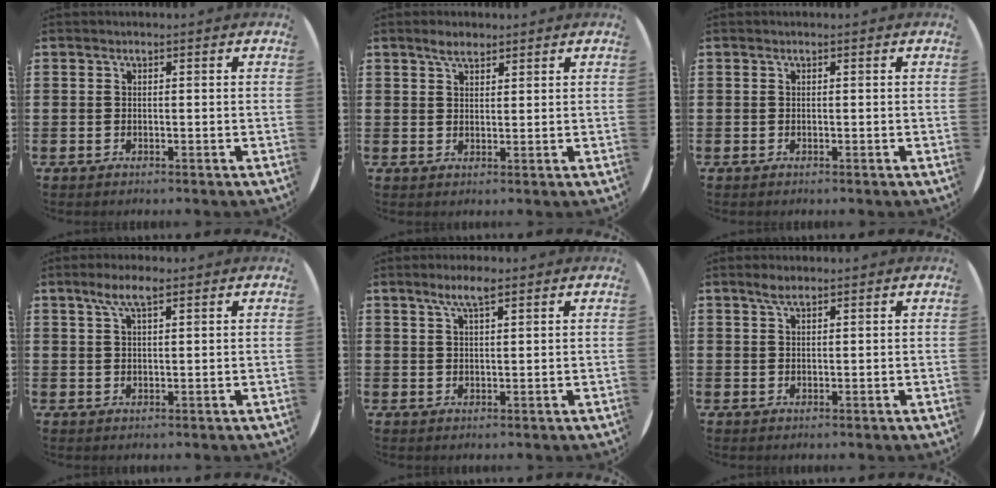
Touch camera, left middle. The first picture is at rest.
{"total": 2.7, "force": [2.2, 1.0, 1.2], "torque": [-0.019, 0.002, 0.038]}
{"total": 0.0}
{"total": 4.2, "force": [2.7, 1.1, 3.1], "torque": [-0.066, 0.008, 0.046]}
{"total": 3.8, "force": [2.6, 0.8, 2.7], "torque": [-0.050, 0.004, 0.043]}
{"total": 2.0, "force": [1.5, 0.6, 1.3], "torque": [-0.028, 0.005, 0.025]}